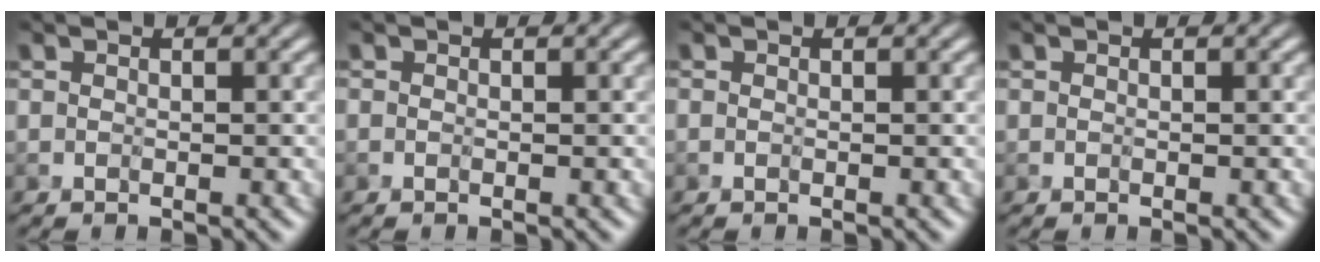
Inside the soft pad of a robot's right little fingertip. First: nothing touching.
{"total": 0.0}
{"total": 0.0}
{"total": 0.0}